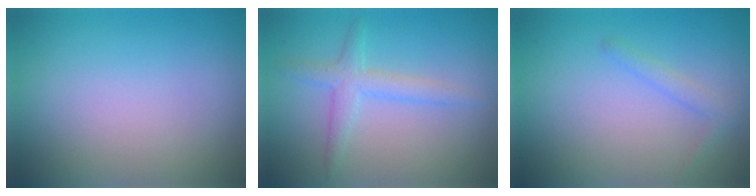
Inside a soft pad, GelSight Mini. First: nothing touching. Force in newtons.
{"total": 1.8, "press": 1.8, "slide": 0.1}
{"total": 1.2, "press": 1.2, "slide": 0.1}